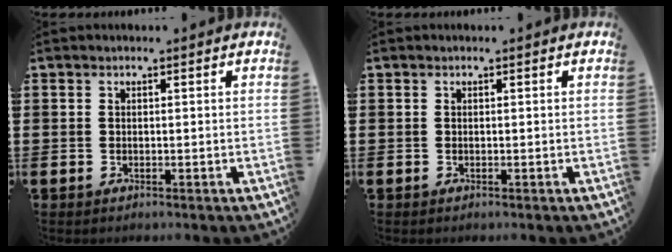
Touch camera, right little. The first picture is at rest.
{"total": 0.0}